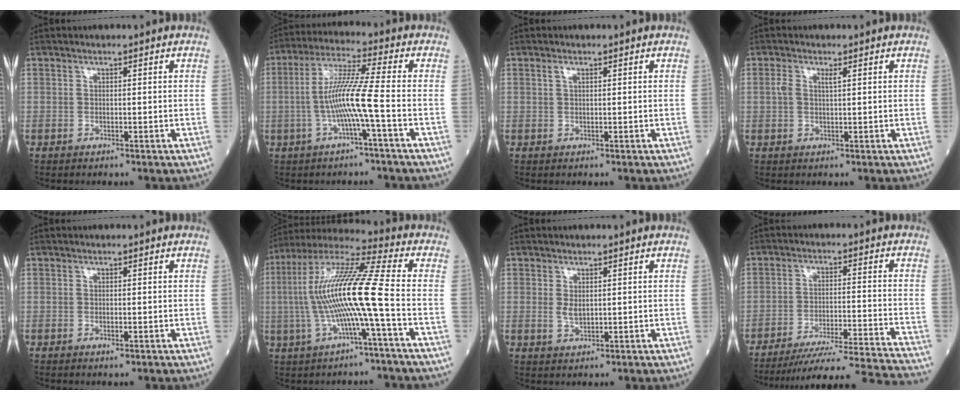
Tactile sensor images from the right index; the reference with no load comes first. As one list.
[{"total": 8.6, "force": [-2.0, -1.0, 8.3], "torque": [-0.167, 0.010, -0.041]}, {"total": 0.8, "force": [0.4, 0.2, 0.6], "torque": [-0.018, 0.003, 0.007]}, {"total": 2.3, "force": [0.8, 0.8, 2.0], "torque": [-0.051, 0.012, 0.017]}, {"total": 0.7, "force": [-0.3, 0.1, 0.6], "torque": [-0.013, -0.004, -0.003]}, {"total": 15.1, "force": [-2.1, -0.5, 14.9], "torque": [-0.297, 0.019, -0.050]}, {"total": 1.7, "force": [0.4, 0.9, 1.4], "torque": [-0.025, -0.004, 0.011]}, {"total": 22.1, "force": [-20.6, -2.8, 7.4], "torque": [-0.068, -0.044, -0.288]}]